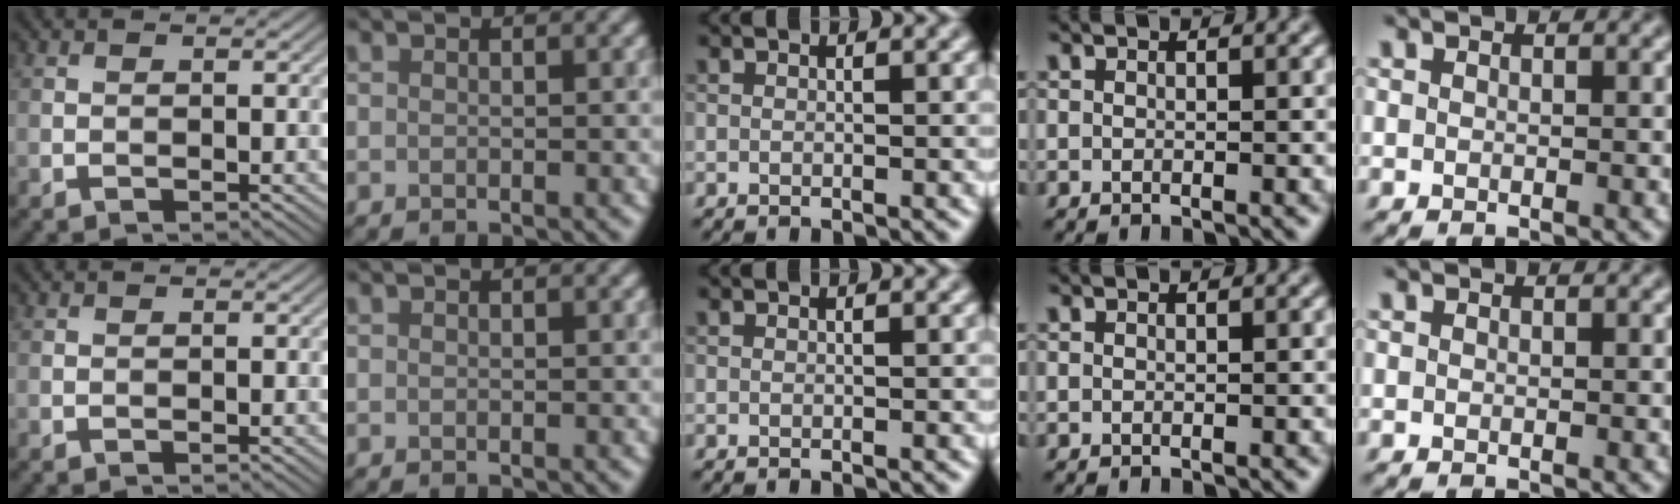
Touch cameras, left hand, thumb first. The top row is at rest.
{}